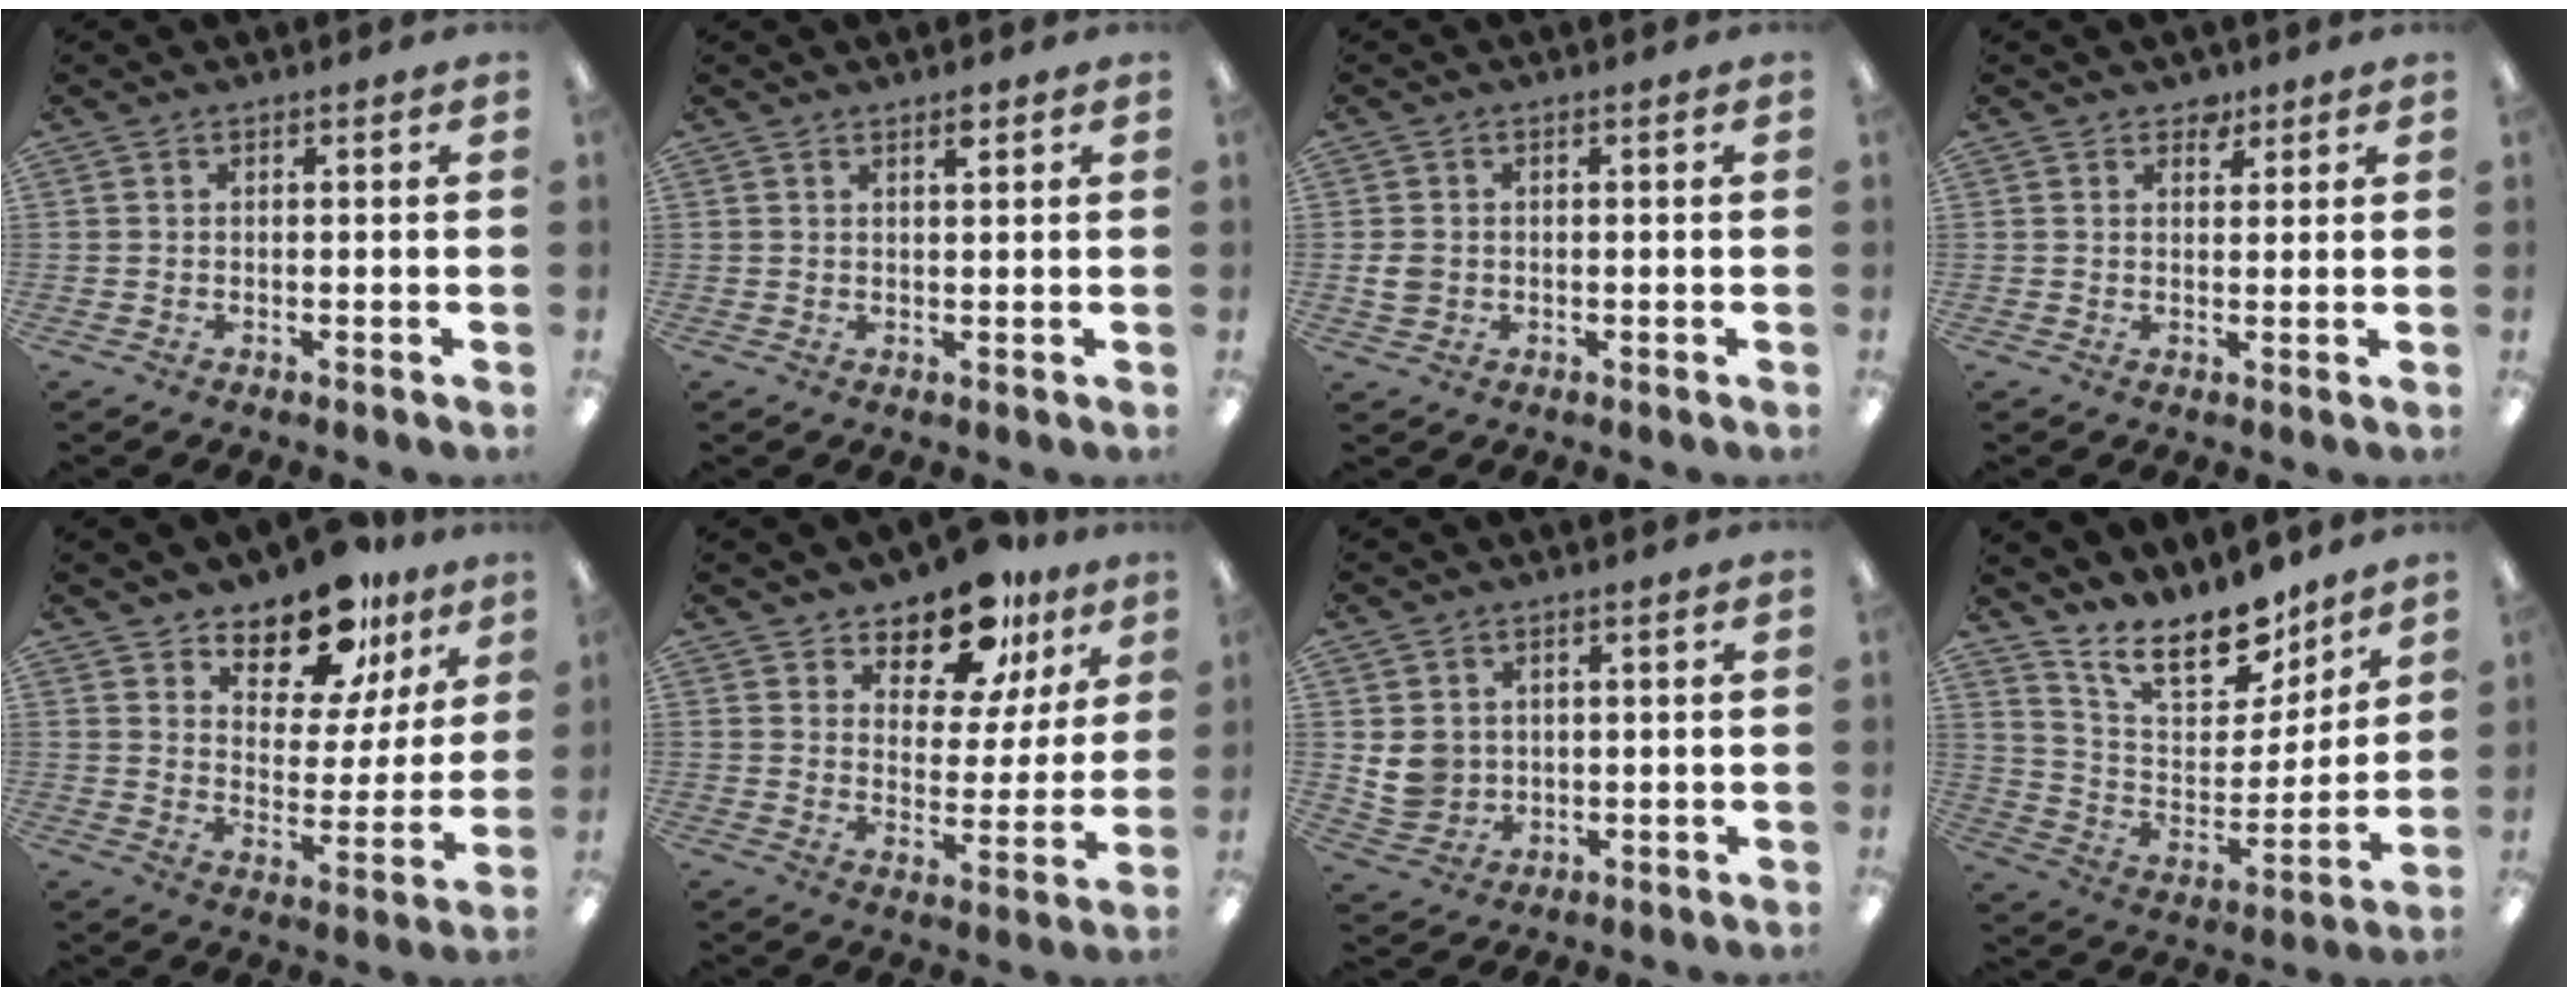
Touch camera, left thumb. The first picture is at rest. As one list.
[{"total": 2.2, "force": [1.6, 0.4, 1.4], "torque": [-0.022, -0.002, 0.027]}, {"total": 3.2, "force": [-0.3, 2.6, 1.8], "torque": [-0.031, 0.001, -0.008]}, {"total": 3.2, "force": [2.4, 1.9, 1.0], "torque": [0.001, -0.009, 0.040]}, {"total": 14.5, "force": [12.0, 5.9, 5.6], "torque": [-0.094, -0.080, 0.214]}, {"total": 13.1, "force": [10.8, 5.4, 5.1], "torque": [-0.081, -0.072, 0.192]}, {"total": 5.9, "force": [1.3, 5.4, 2.0], "torque": [-0.024, 0.006, 0.028]}, {"total": 17.3, "force": [13.7, 7.1, 7.8], "torque": [-0.141, -0.094, 0.244]}]